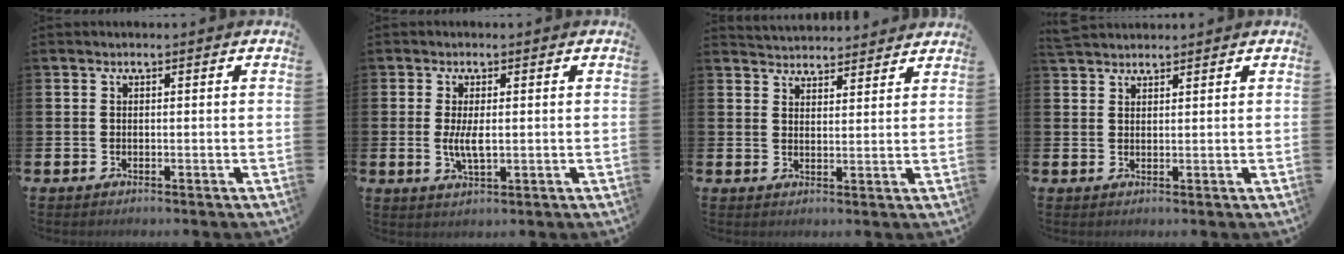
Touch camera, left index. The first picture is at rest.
{"total": 3.4, "force": [0.2, 1.3, 3.2], "torque": [-0.052, -0.001, 0.000]}
{"total": 3.9, "force": [3.8, 0.4, -0.4], "torque": [0.004, -0.026, 0.069]}
{"total": 2.5, "force": [2.4, 0.7, 0.2], "torque": [0.003, -0.009, 0.043]}